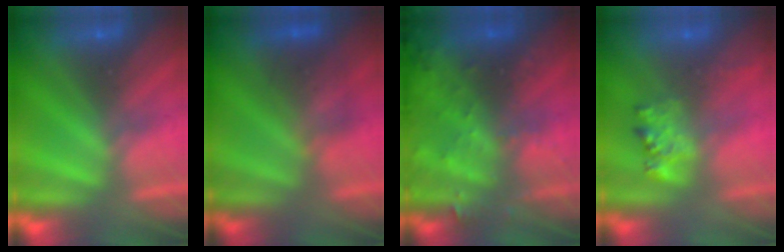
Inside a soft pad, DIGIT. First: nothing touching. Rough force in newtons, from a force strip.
{"total": 2.4}
{"total": 8.0}
{"total": 2.2}